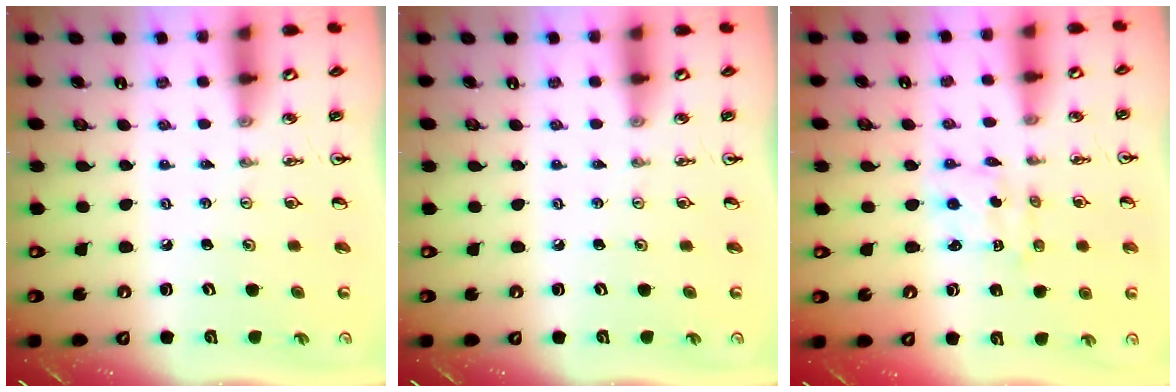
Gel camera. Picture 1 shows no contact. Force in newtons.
{"total": 0.0}
{"total": 1.9, "press": 1.9, "slide": 0.4}